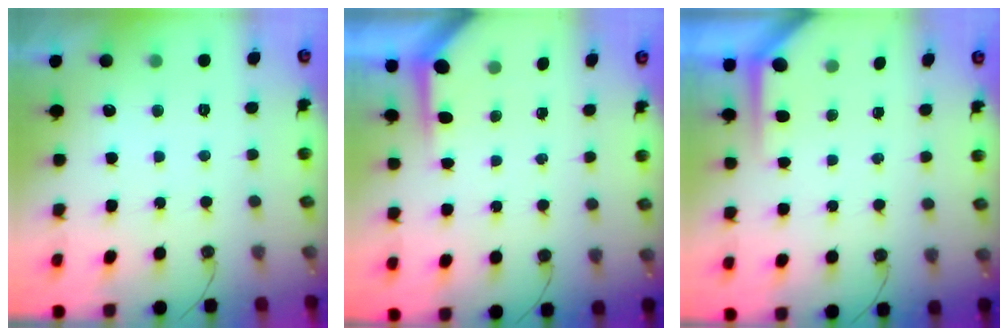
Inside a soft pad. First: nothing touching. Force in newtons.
{"total": 3.7, "press": 3.7, "slide": 0.3}
{"total": 3.8, "press": 3.8, "slide": 0.2}